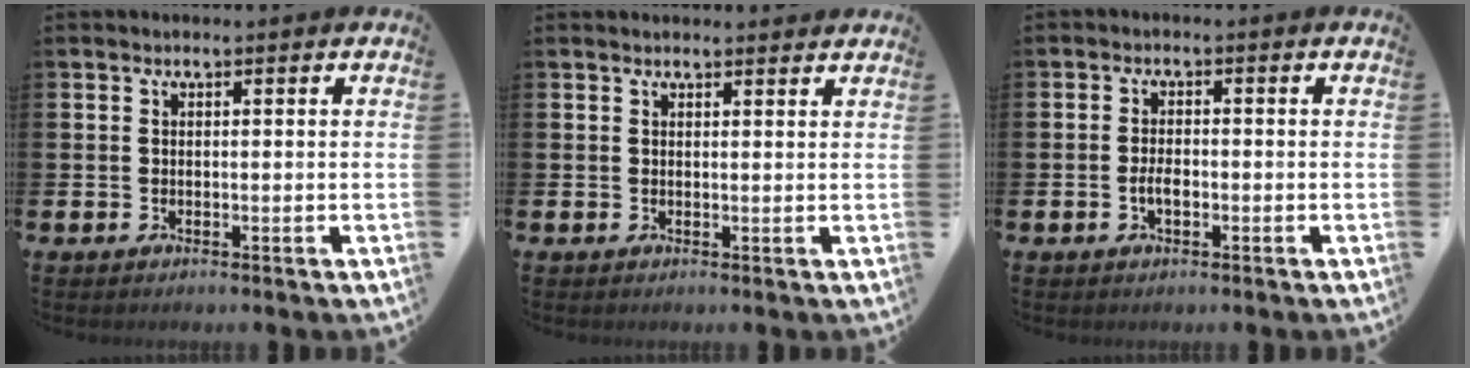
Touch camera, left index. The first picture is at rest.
{"total": 1.2, "force": [1.2, 0.2, 0.0], "torque": [0.009, -0.005, 0.020]}
{"total": 2.3, "force": [-0.6, 1.1, 1.9], "torque": [-0.034, 0.000, -0.011]}